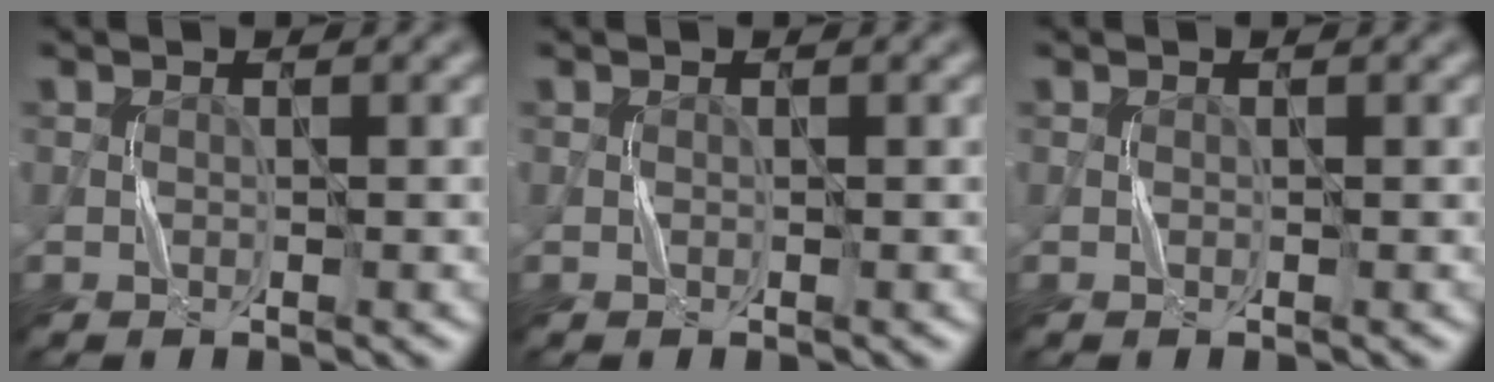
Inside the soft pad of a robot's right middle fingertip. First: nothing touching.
{"total": 0.0}
{"total": 0.0}